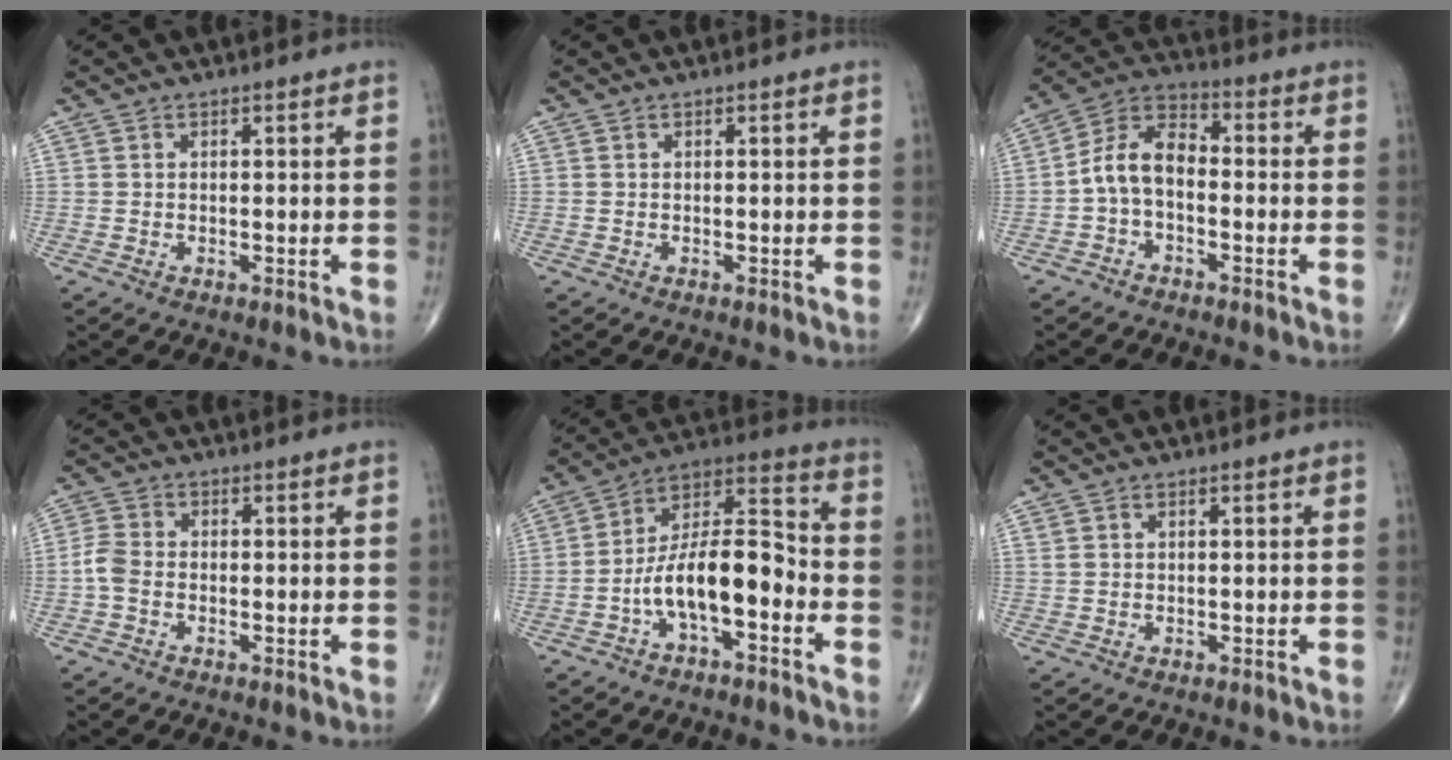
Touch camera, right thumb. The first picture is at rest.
{"total": 0.0}
{"total": 8.6, "force": [-1.5, 5.2, 6.7], "torque": [-0.120, 0.037, -0.043]}
{"total": 3.4, "force": [-0.9, 2.3, 2.3], "torque": [-0.055, 0.008, -0.028]}
{"total": 13.6, "force": [-4.5, 5.6, 11.5], "torque": [-0.194, 0.062, -0.084]}
{"total": 0.8, "force": [0.5, 0.4, 0.5], "torque": [-0.010, 0.008, 0.014]}